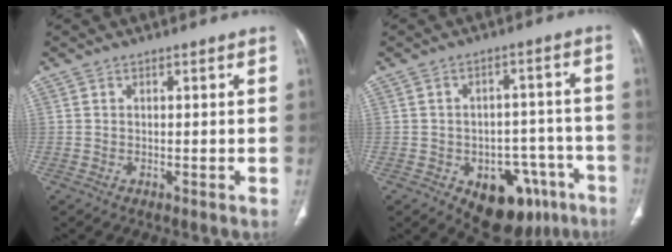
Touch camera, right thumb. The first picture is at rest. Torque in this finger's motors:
{"motor_torque": [4.06, 0.70, 0.65, -0.84, 0.06]}